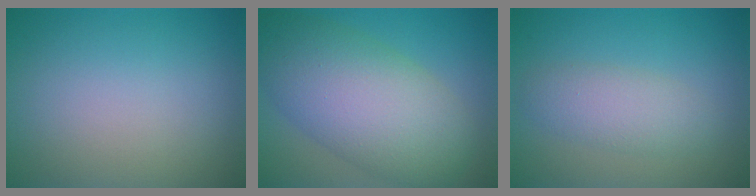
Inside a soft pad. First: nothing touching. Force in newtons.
{"total": 10.3, "press": 10.2, "slide": 0.5}
{"total": 3.0, "press": 3.0, "slide": 0.1}